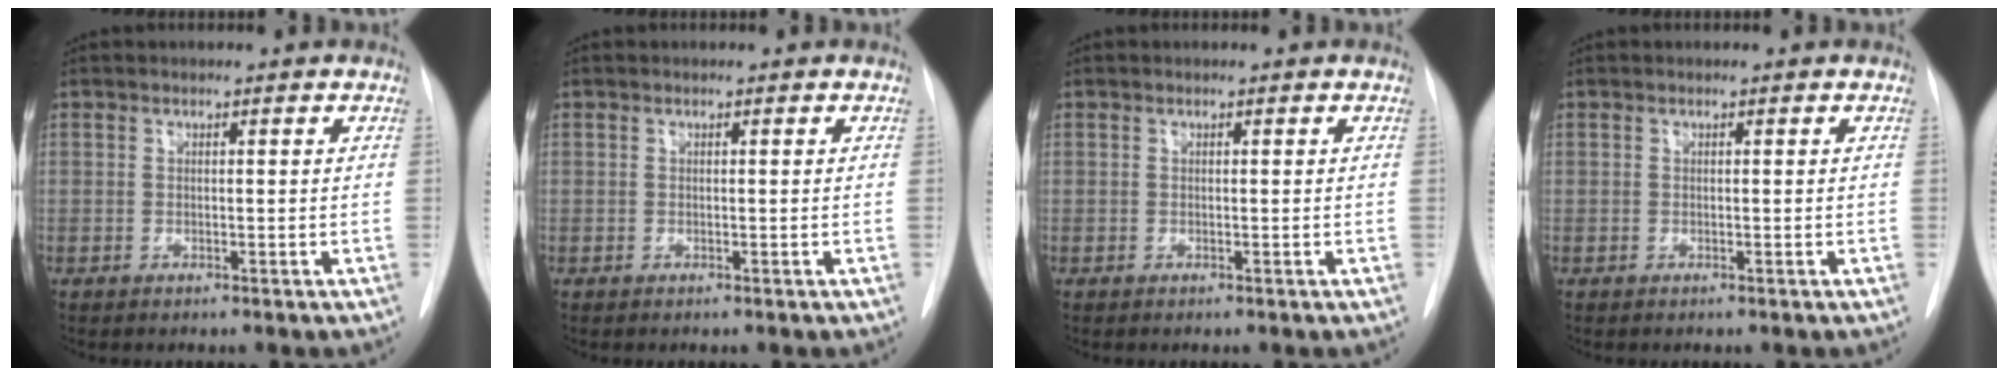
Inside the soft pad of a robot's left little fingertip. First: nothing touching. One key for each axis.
{"total": 0.0}
{"total": 0.0}
{"total": 0.0}